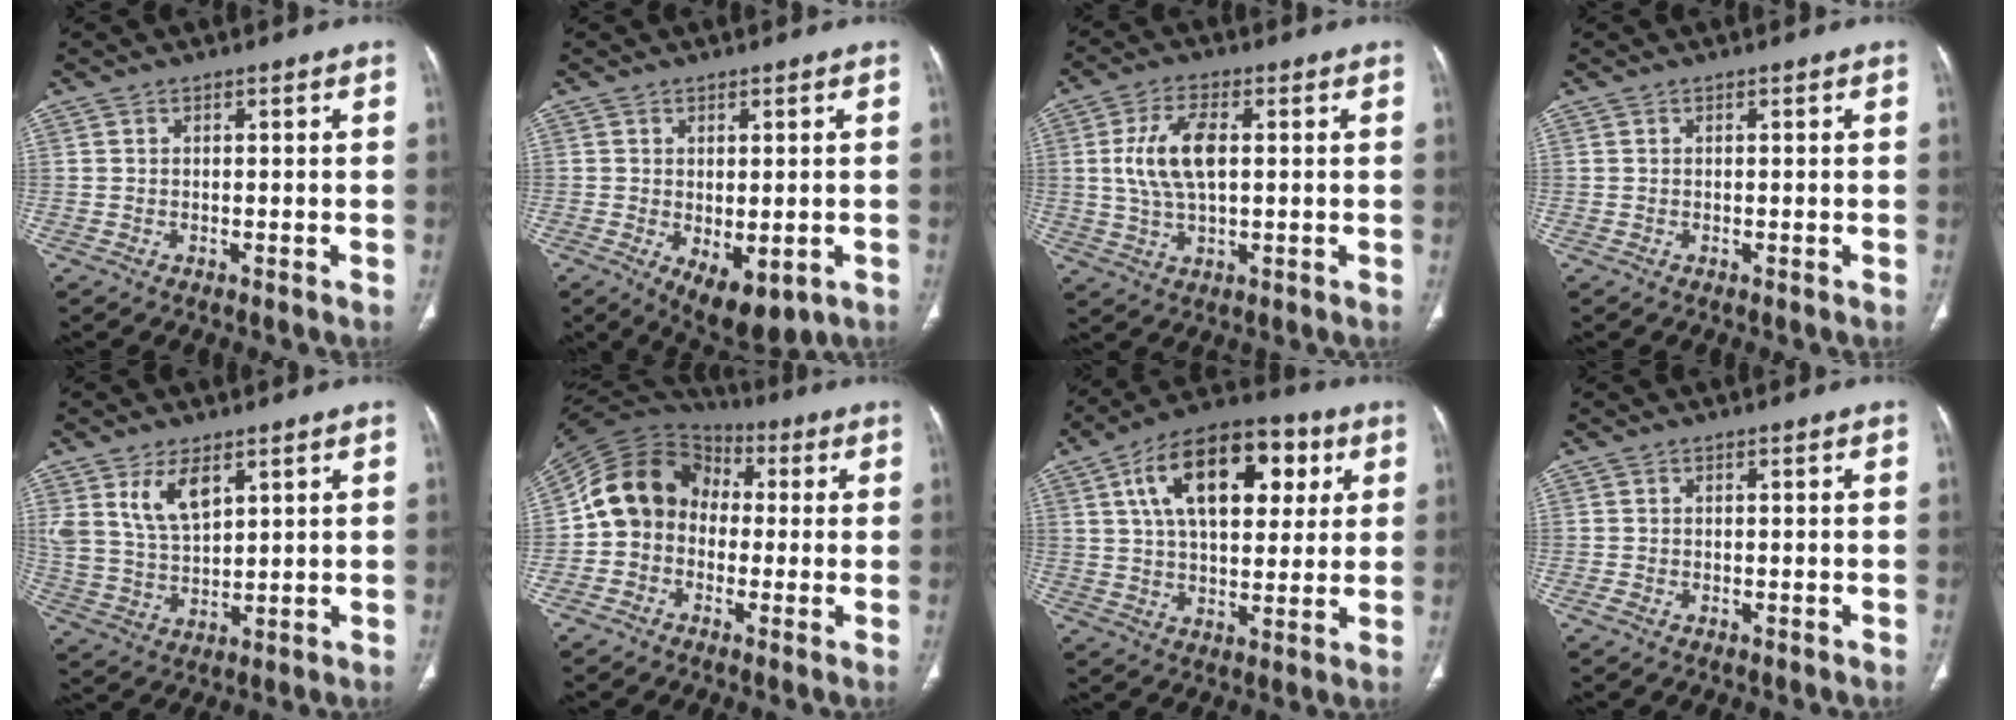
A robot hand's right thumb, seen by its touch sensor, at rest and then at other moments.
{"total": 8.6, "force": [-2.9, 4.4, 6.7], "torque": [-0.084, -0.006, -0.026]}
{"total": 9.7, "force": [1.2, 4.6, 8.4], "torque": [-0.173, 0.003, 0.025]}
{"total": 0.0}
{"total": 8.5, "force": [4.5, 4.2, 5.9], "torque": [-0.103, -0.023, 0.097]}
{"total": 13.4, "force": [-0.4, 11.3, 7.3], "torque": [-0.114, 0.040, -0.023]}
{"total": 20.0, "force": [6.7, 10.8, 15.4], "torque": [-0.212, 0.003, 0.101]}
{"total": 0.9, "force": [-0.4, 0.6, 0.5], "torque": [-0.017, 0.004, -0.008]}